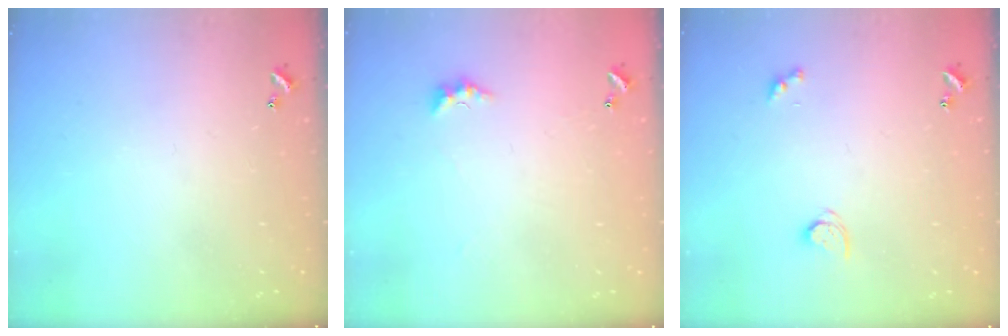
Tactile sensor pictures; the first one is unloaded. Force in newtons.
{"total": 3.1, "press": 3.1, "slide": 0.7}
{"total": 2.1, "press": 2.1, "slide": 0.3}